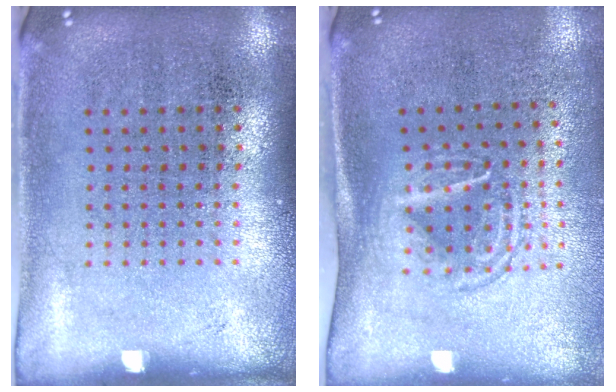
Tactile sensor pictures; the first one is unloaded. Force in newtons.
{"total": 1.6, "press": 1.2, "slide": 1.1}